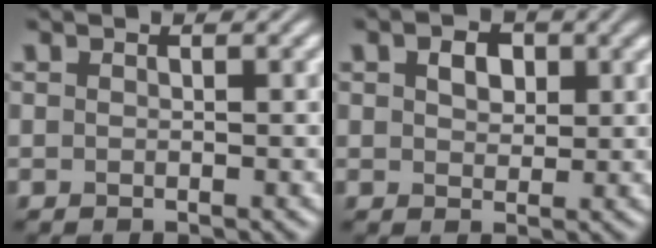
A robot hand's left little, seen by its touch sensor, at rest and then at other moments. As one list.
[{"total": 2.5, "force": [0.9, 1.7, 1.6], "torque": [-0.032, 0.002, 0.015]}]